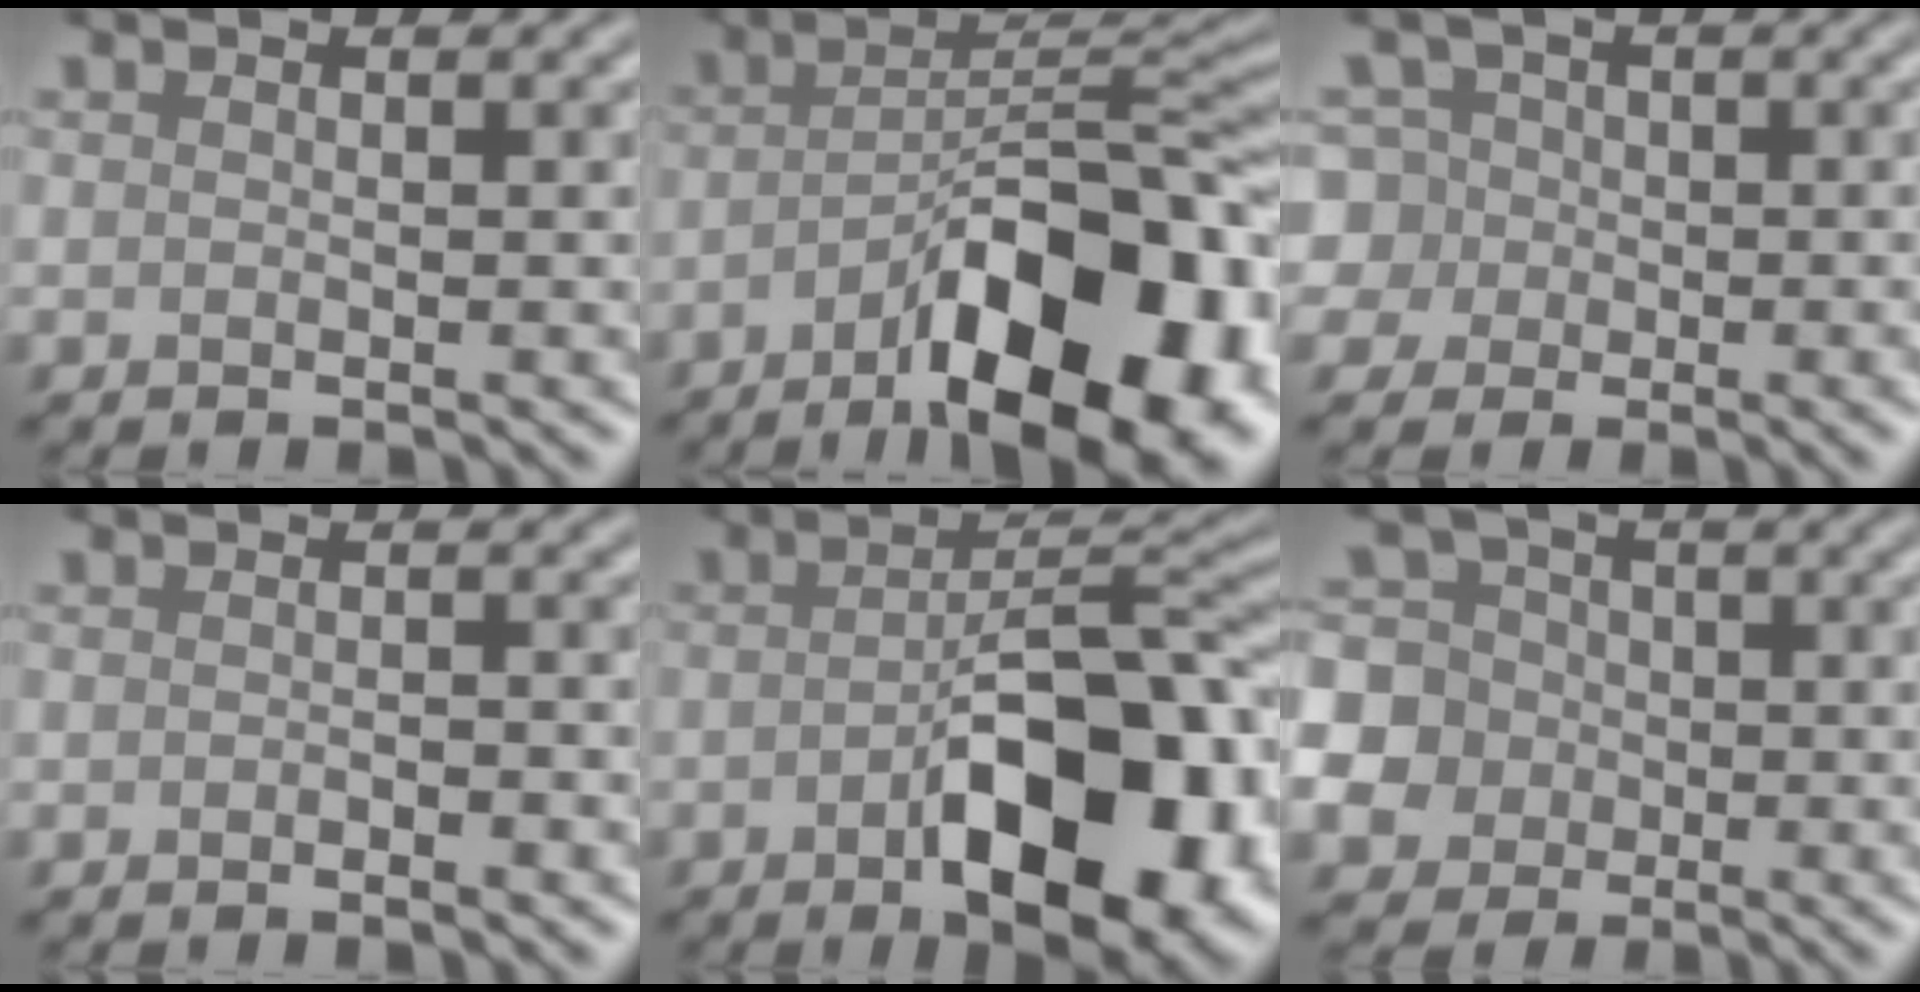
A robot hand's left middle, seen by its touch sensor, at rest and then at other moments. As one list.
[{"total": 13.7, "force": [-6.8, 4.5, 11.0], "torque": [-0.156, 0.006, -0.100]}, {"total": 6.1, "force": [-0.8, 5.8, 1.7], "torque": [-0.030, 0.029, -0.048]}, {"total": 1.0, "force": [-0.8, 0.1, 0.6], "torque": [-0.006, -0.003, -0.008]}, {"total": 12.0, "force": [-4.3, 4.9, 10.0], "torque": [-0.140, 0.001, -0.068]}, {"total": 10.8, "force": [-2.5, 10.2, 2.5], "torque": [-0.079, -0.001, -0.064]}]